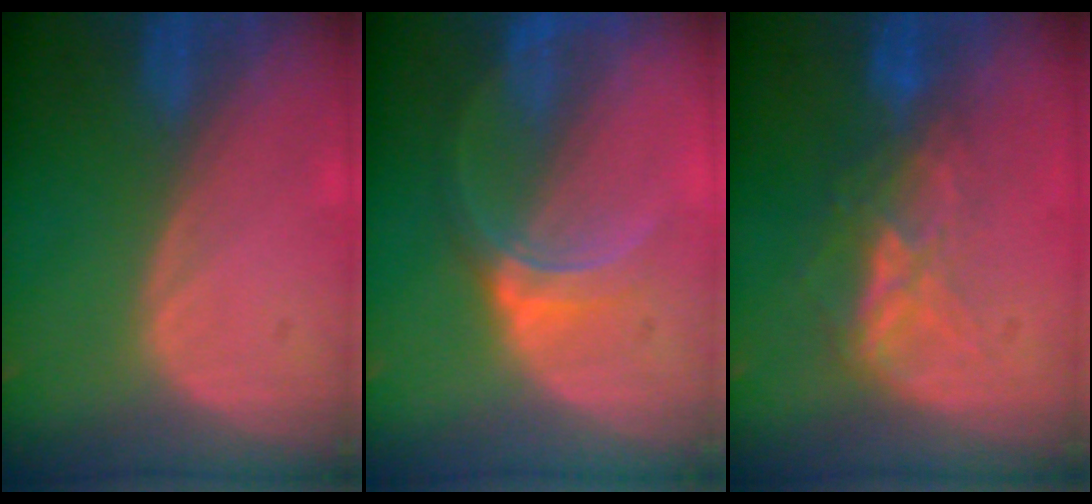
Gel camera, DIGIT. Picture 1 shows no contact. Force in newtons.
{"total": 6.0, "press": 5.5, "slide": 2.3}
{"total": 6.6, "press": 5.9, "slide": 2.9}